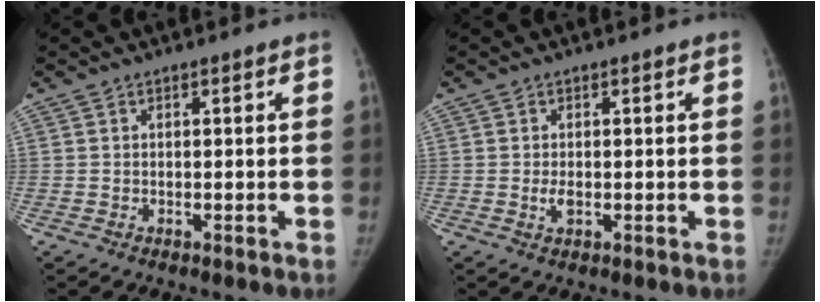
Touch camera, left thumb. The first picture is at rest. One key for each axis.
{"total": 1.9, "fx": -0.2, "fy": 1.0, "fz": 1.5, "tx": -0.028, "ty": -0.002, "tz": -0.004}